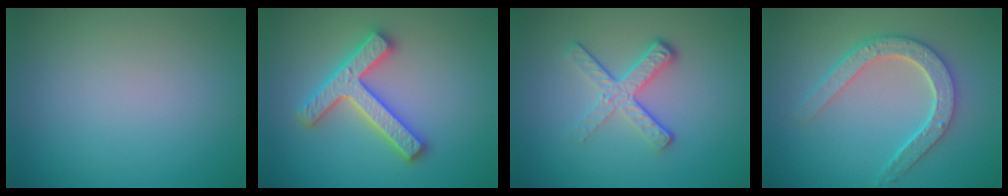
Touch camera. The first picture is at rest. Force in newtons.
{"total": 4.0, "press": 3.9, "slide": 0.9}
{"total": 4.2, "press": 2.7, "slide": 3.3}
{"total": 4.7, "press": 3.7, "slide": 2.9}